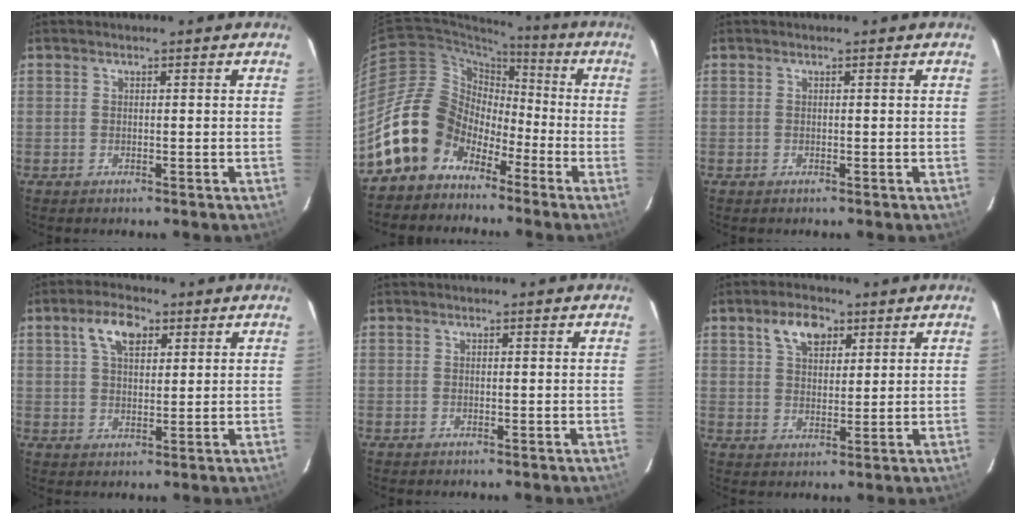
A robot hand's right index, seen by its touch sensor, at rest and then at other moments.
{"total": 14.2, "force": [-7.6, 10.8, 5.2], "torque": [-0.110, 0.032, -0.132]}
{"total": 0.0}
{"total": 6.6, "force": [3.1, 3.4, 4.7], "torque": [-0.083, 0.018, 0.055]}
{"total": 0.0}
{"total": 6.5, "force": [3.5, 3.8, 4.0], "torque": [-0.067, 0.015, 0.063]}